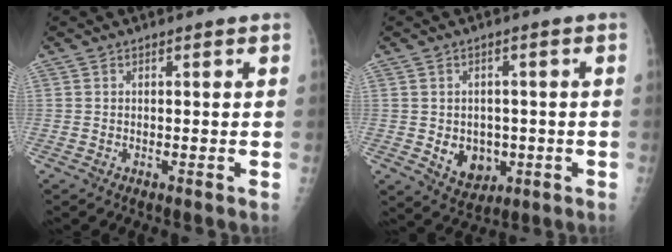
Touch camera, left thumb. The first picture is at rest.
{"total": 6.9, "force": [-1.3, 5.6, 3.9], "torque": [-0.028, 0.000, -0.003]}